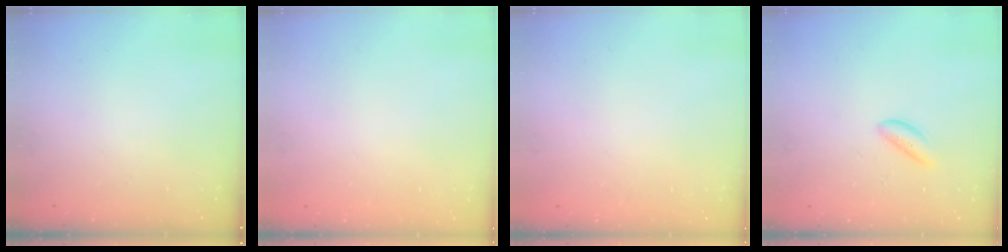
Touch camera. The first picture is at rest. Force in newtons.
{"total": 2.1, "press": 2.1, "slide": 0.1}
{"total": 2.2, "press": 2.2, "slide": 0.1}
{"total": 1.9, "press": 1.9, "slide": 0.4}